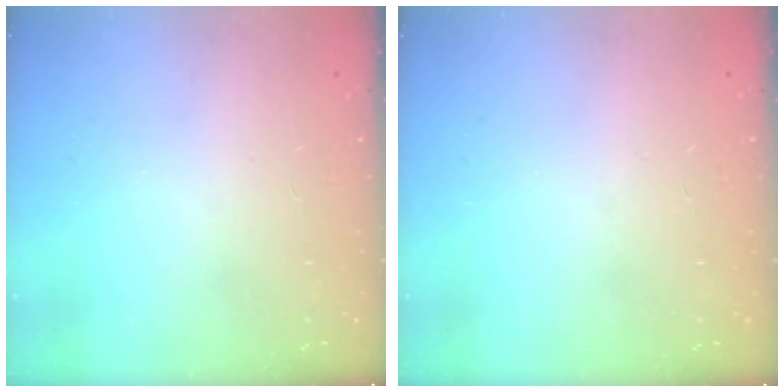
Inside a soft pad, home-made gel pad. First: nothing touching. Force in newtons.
{"total": 0.0}